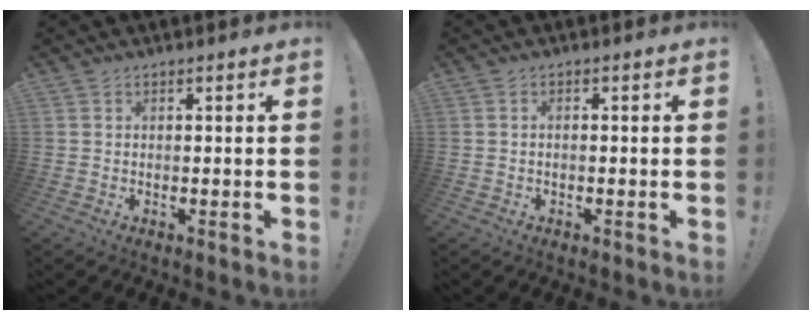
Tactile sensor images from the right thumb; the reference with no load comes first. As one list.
[{"total": 0.8, "force": [-0.4, 0.2, 0.7], "torque": [-0.012, 0.001, -0.006]}]